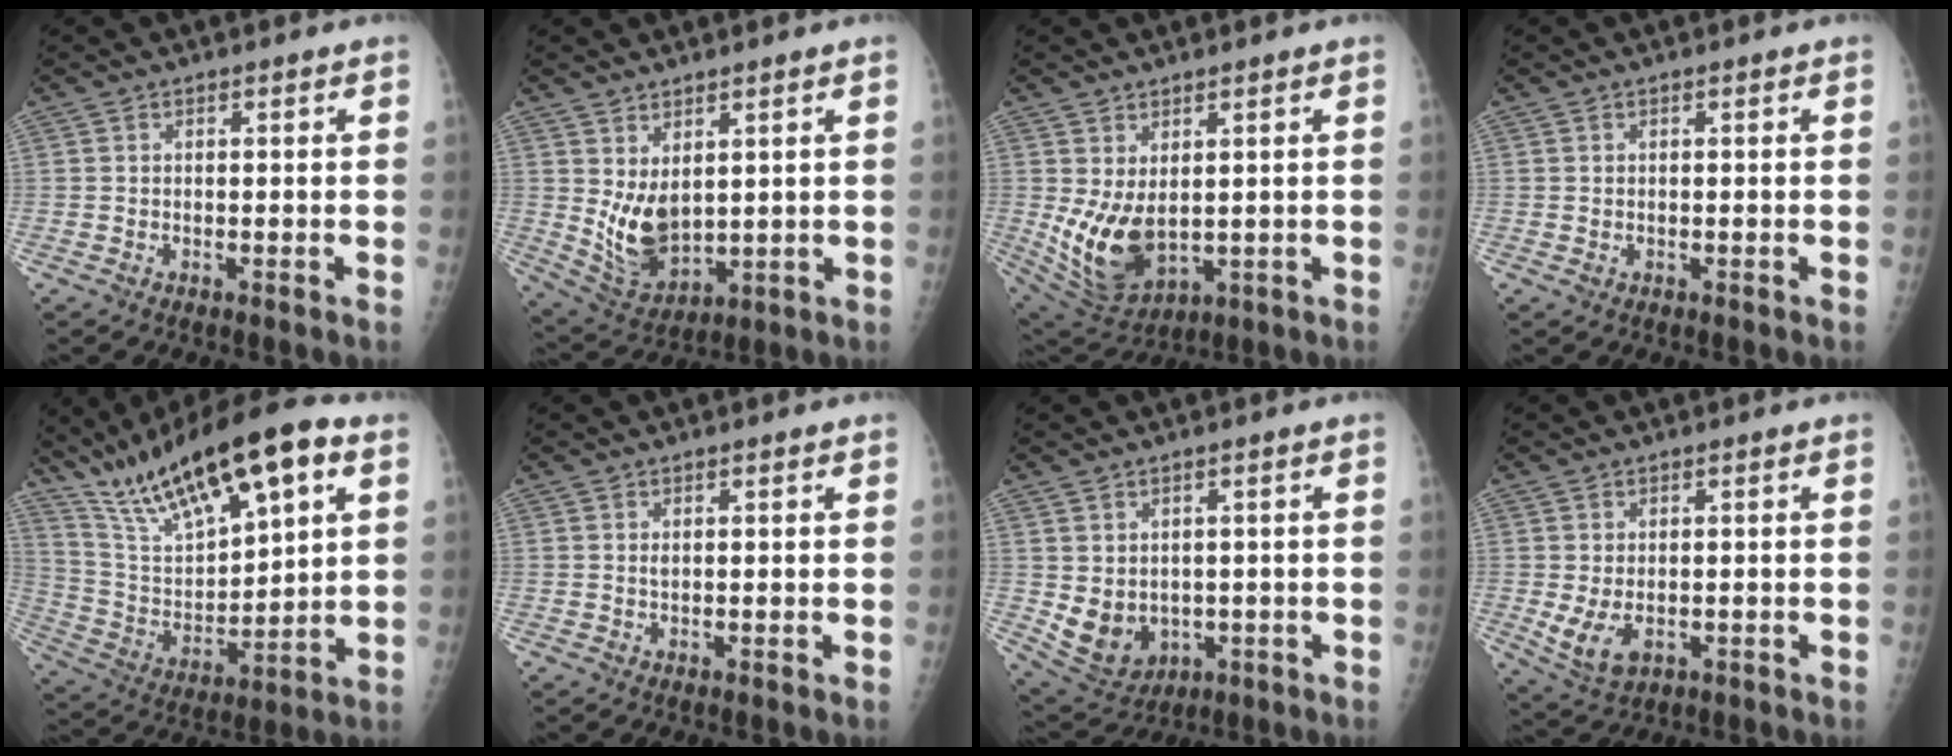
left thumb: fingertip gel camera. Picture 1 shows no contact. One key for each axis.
{"total": 9.2, "fx": 2.1, "fy": 5.4, "fz": 7.1, "tx": -0.111, "ty": -0.031, "tz": 0.061}
{"total": 10.8, "fx": 0.6, "fy": 6.6, "fz": 8.6, "tx": -0.148, "ty": -0.025, "tz": 0.038}
{"total": 0.8, "fx": 0.1, "fy": 0.6, "fz": 0.5, "tx": -0.008, "ty": -0.002, "tz": 0.005}
{"total": 23.7, "fx": 13.9, "fy": 7.9, "fz": 17.5, "tx": -0.277, "ty": -0.023, "tz": 0.254}
{"total": 1.1, "fx": 0.5, "fy": 0.5, "fz": 0.9, "tx": -0.014, "ty": 0.000, "tz": 0.010}
{"total": 8.9, "fx": -0.6, "fy": 7.2, "fz": 5.1, "tx": -0.074, "ty": -0.006, "tz": 0.018}
{"total": 5.9, "fx": -0.9, "fy": 3.7, "fz": 4.6, "tx": -0.081, "ty": -0.012, "tz": -0.003}